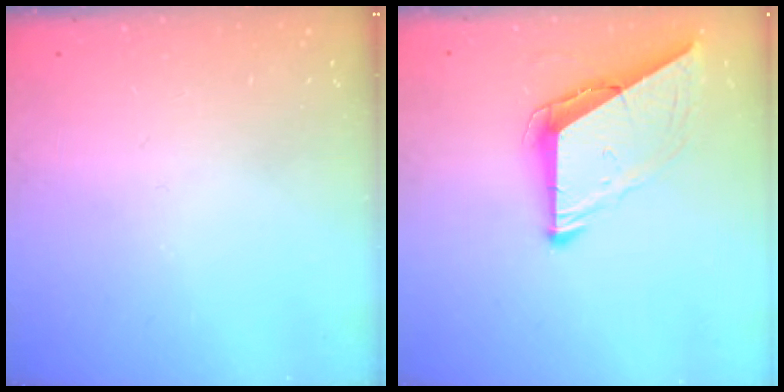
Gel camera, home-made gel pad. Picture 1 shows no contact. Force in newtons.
{"total": 10.0, "press": 9.9, "slide": 1.0}